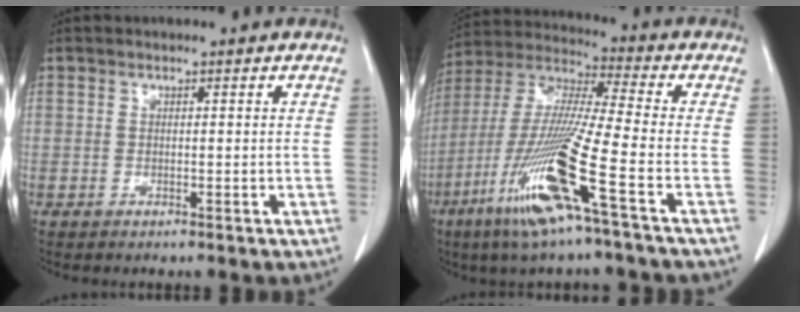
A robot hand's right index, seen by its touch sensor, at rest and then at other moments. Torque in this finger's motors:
{"motor_torque": [1.72, -0.42, 0.56, 0.21]}